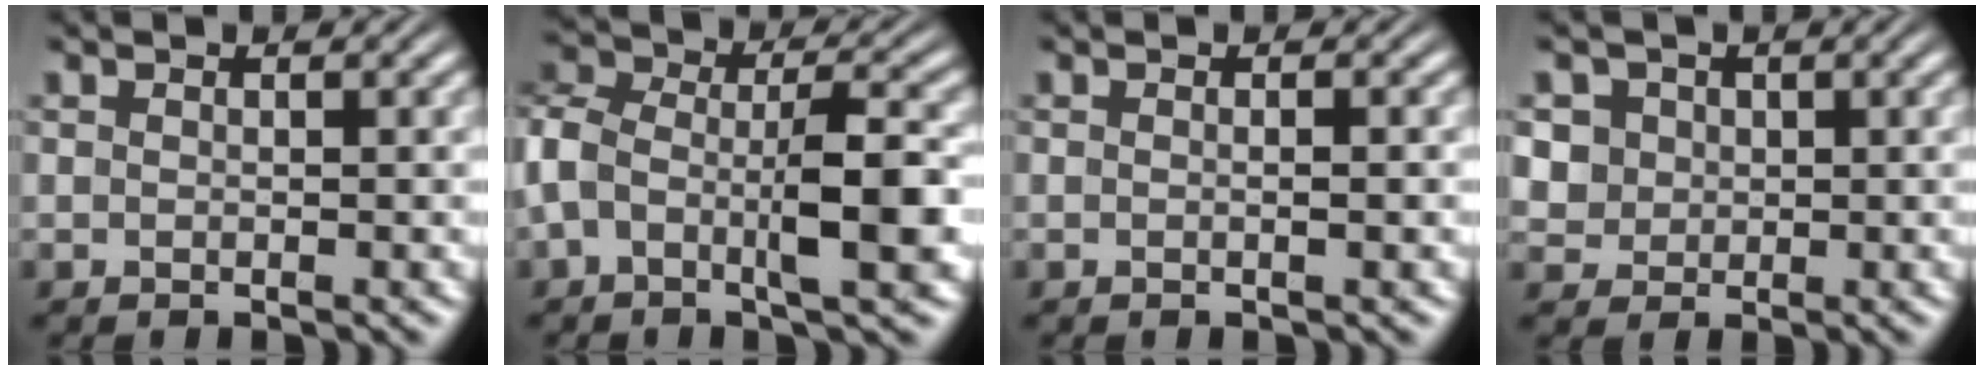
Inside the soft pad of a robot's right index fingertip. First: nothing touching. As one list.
[{"total": 7.6, "force": [-0.6, 5.0, 5.6], "torque": [-0.120, -0.007, -0.018]}, {"total": 0.5, "force": [-0.1, -0.1, 0.5], "torque": [-0.008, 0.002, -0.006]}, {"total": 5.7, "force": [0.7, 5.2, 2.2], "torque": [-0.062, -0.016, 0.018]}]